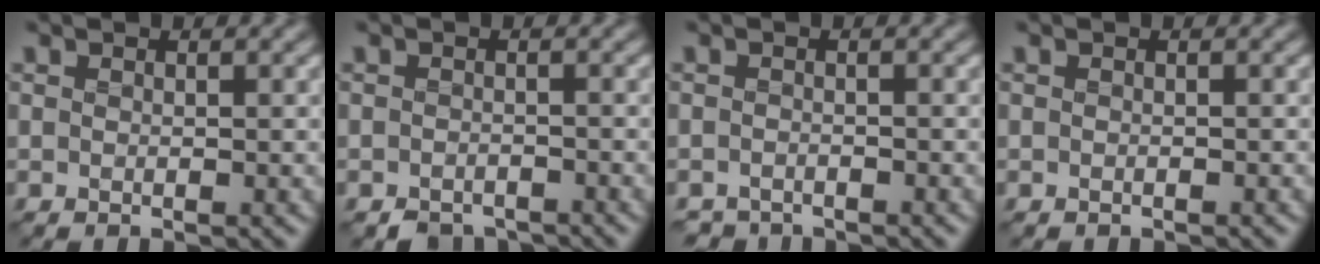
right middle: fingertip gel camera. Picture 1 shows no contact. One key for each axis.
{"total": 2.3, "fx": -2.2, "fy": 0.6, "fz": 0.2, "tx": 0.000, "ty": -0.007, "tz": -0.034}
{"total": 1.7, "fx": -1.7, "fy": 0.1, "fz": -0.3, "tx": 0.007, "ty": -0.008, "tz": -0.029}
{"total": 0.0}